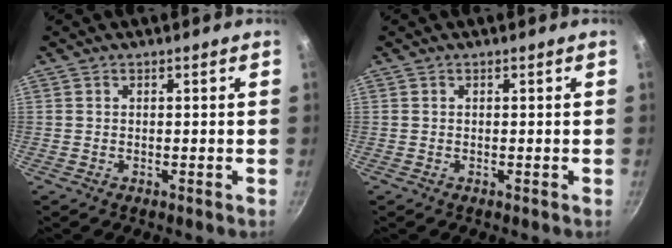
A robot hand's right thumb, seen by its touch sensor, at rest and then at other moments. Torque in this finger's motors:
{"motor_torque": [-0.01, 0.01, 0.00, 0.00, 0.02]}